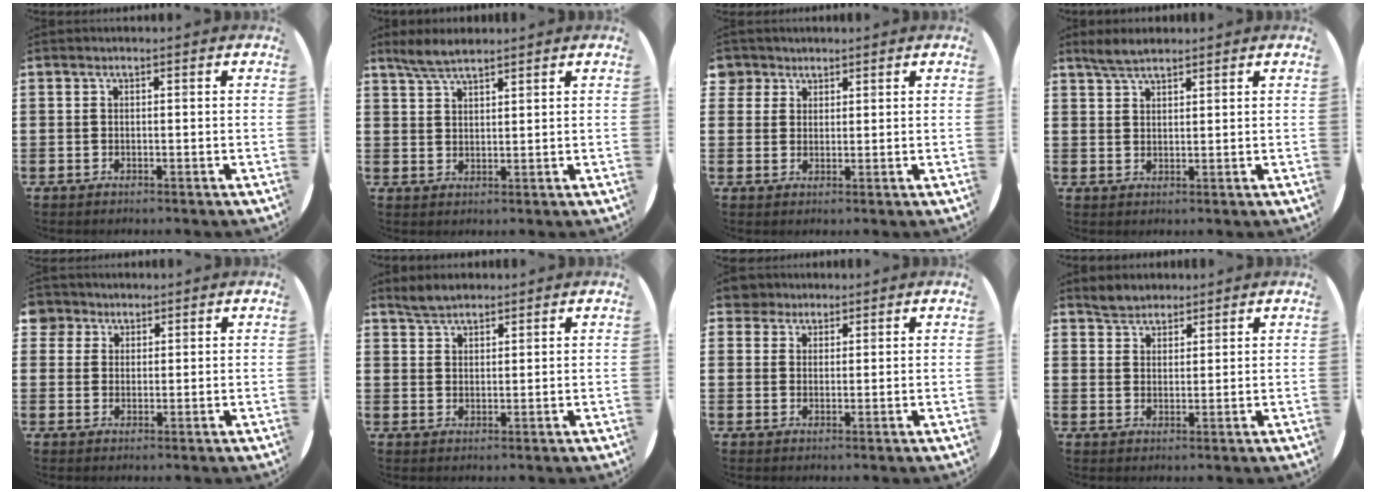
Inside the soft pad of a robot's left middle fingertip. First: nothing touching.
{"total": 3.9, "force": [3.4, 0.6, 1.7], "torque": [-0.041, -0.002, 0.064]}
{"total": 2.4, "force": [1.9, 1.4, -0.1], "torque": [-0.003, 0.007, 0.038]}
{"total": 3.3, "force": [2.9, 0.8, 1.3], "torque": [-0.031, 0.001, 0.054]}
{"total": 3.1, "force": [2.3, 2.0, 0.0], "torque": [0.000, 0.006, 0.044]}
{"total": 3.1, "force": [2.9, 1.0, 0.6], "torque": [-0.018, 0.001, 0.057]}
{"total": 3.2, "force": [2.8, 1.6, 0.3], "torque": [-0.007, 0.003, 0.052]}
{"total": 2.9, "force": [2.7, 1.0, -0.2], "torque": [-0.004, 0.003, 0.054]}